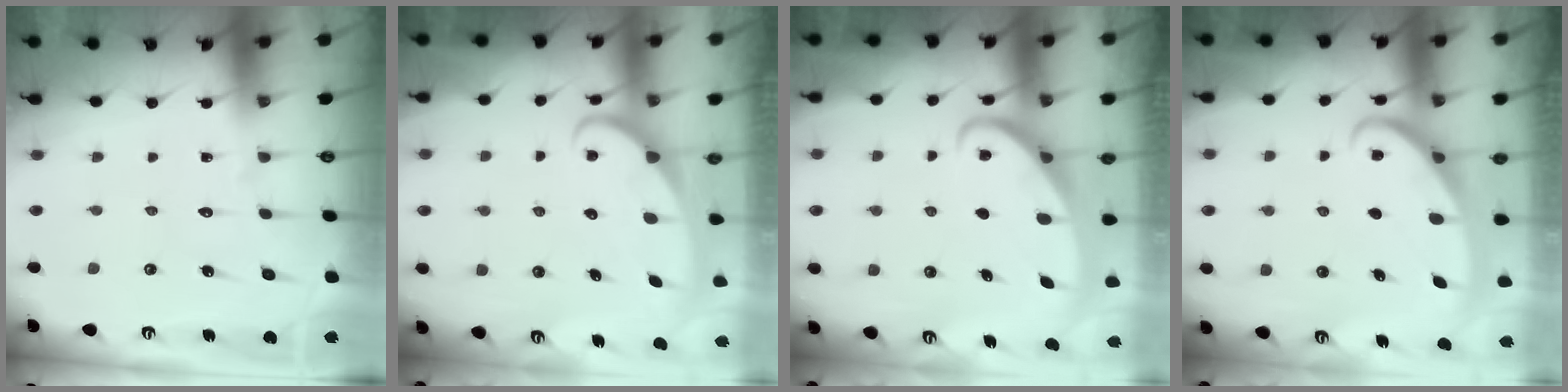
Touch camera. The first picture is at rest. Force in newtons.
{"total": 2.4, "press": 2.4, "slide": 0.3}
{"total": 2.6, "press": 2.5, "slide": 0.3}
{"total": 2.7, "press": 2.7, "slide": 0.3}